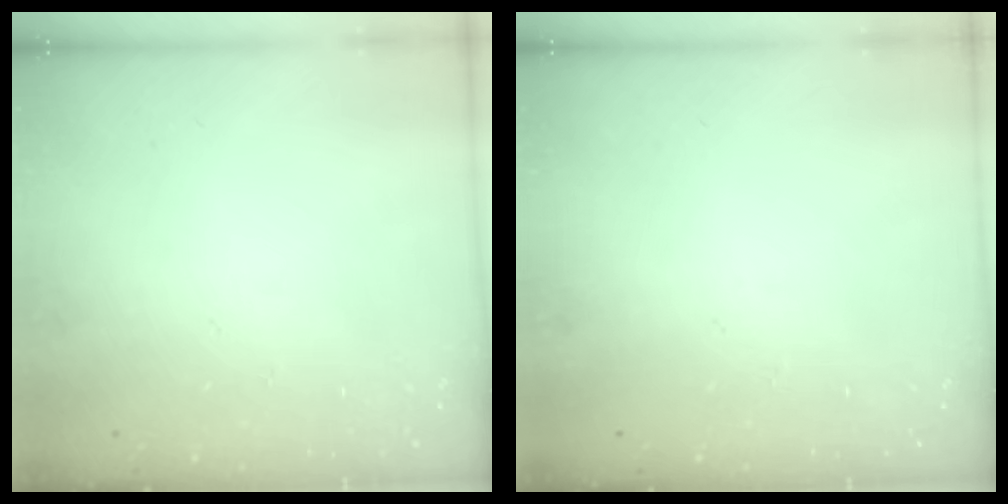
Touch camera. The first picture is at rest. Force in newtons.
{"total": 0.0}